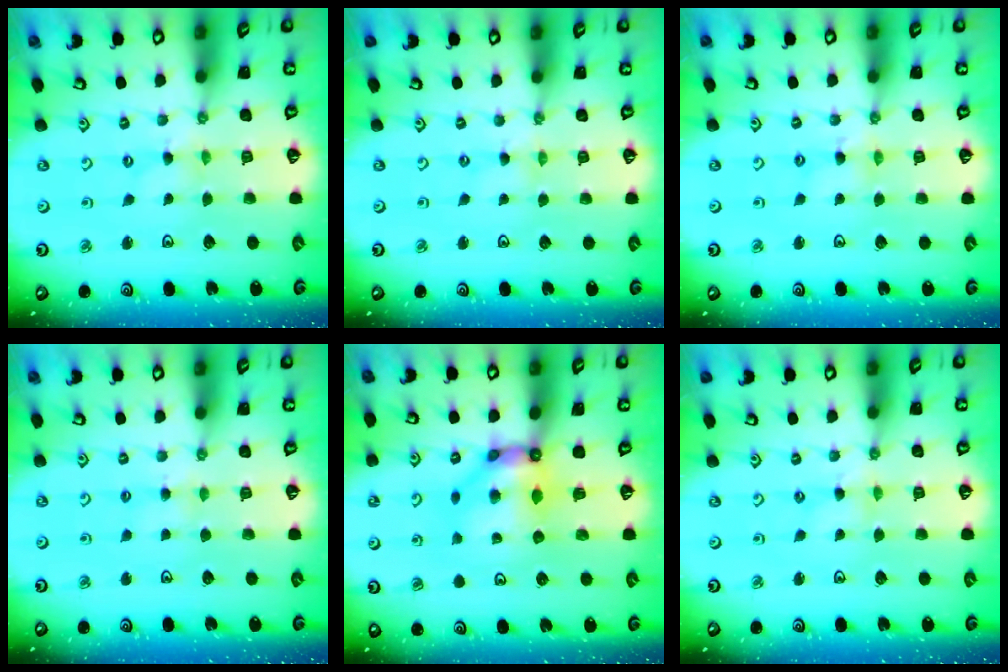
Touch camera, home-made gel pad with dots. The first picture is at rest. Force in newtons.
{"total": 0.0}
{"total": 2.3, "press": 2.3, "slide": 0.3}
{"total": 3.5, "press": 3.5, "slide": 0.4}
{"total": 8.1, "press": 8.1, "slide": 0.6}
{"total": 0.7, "press": 0.7, "slide": 0.2}